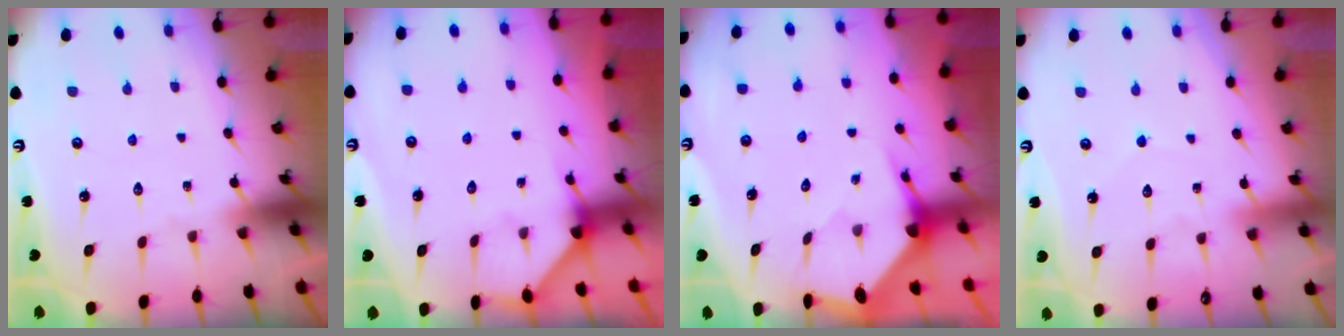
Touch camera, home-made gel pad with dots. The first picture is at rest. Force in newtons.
{"total": 2.5, "press": 2.5, "slide": 0.4}
{"total": 3.7, "press": 3.6, "slide": 0.5}
{"total": 2.6, "press": 2.6, "slide": 0.3}